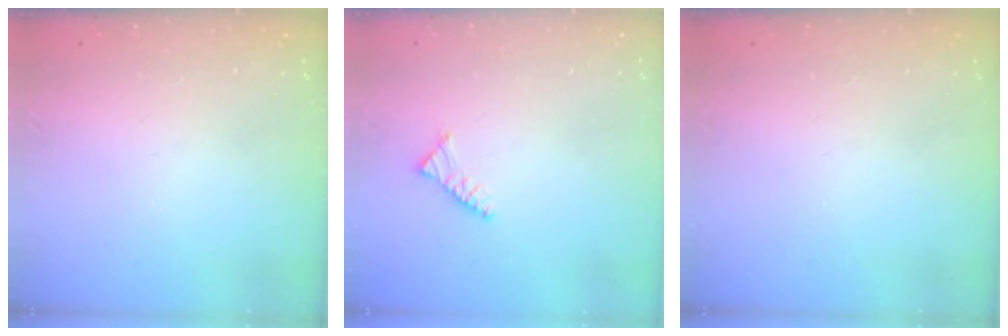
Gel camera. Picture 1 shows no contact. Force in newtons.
{"total": 3.1, "press": 3.0, "slide": 0.7}
{"total": 0.0}